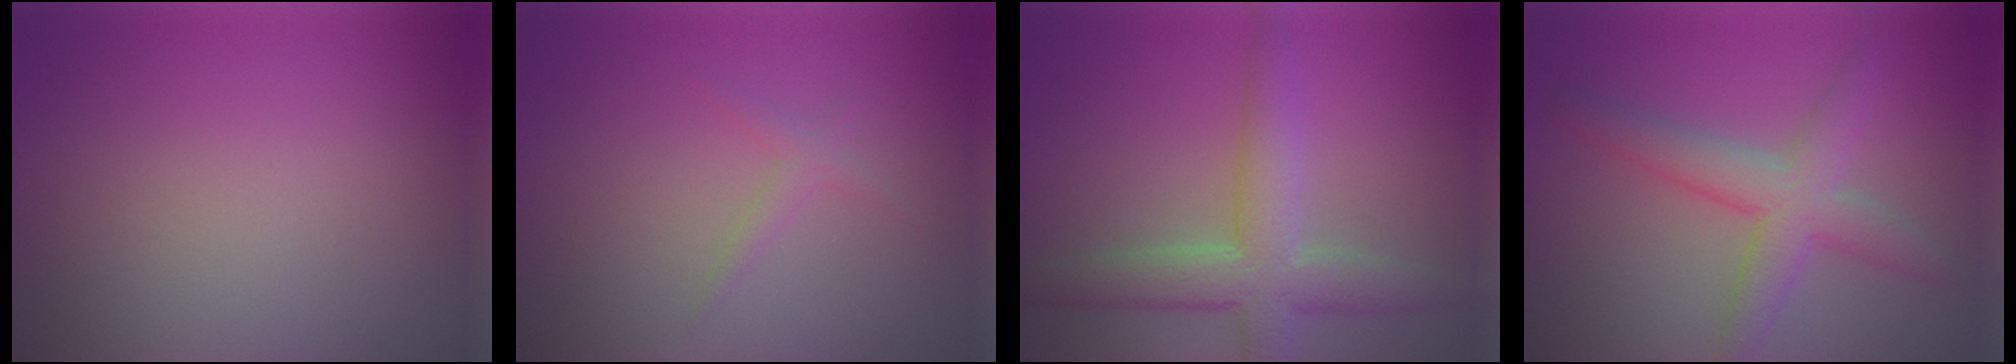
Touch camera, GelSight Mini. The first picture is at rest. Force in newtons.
{"total": 1.1, "press": 1.1, "slide": 0.0}
{"total": 5.2, "press": 5.2, "slide": 0.3}
{"total": 4.4, "press": 4.4, "slide": 0.1}